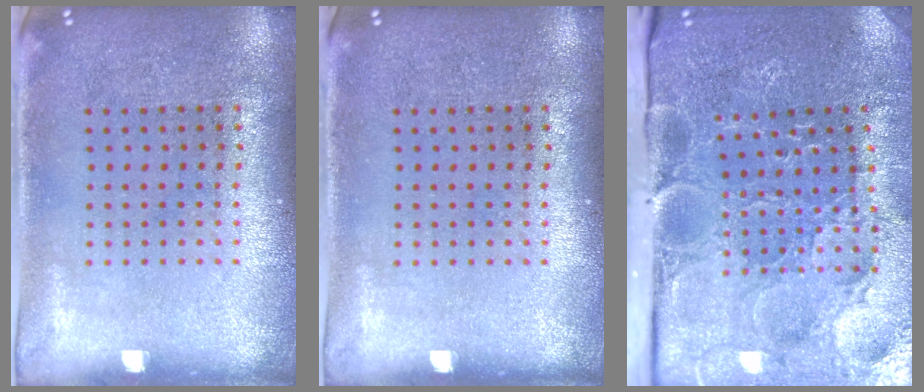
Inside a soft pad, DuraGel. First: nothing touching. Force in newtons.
{"total": 0.0}
{"total": 3.9, "press": 3.8, "slide": 1.1}